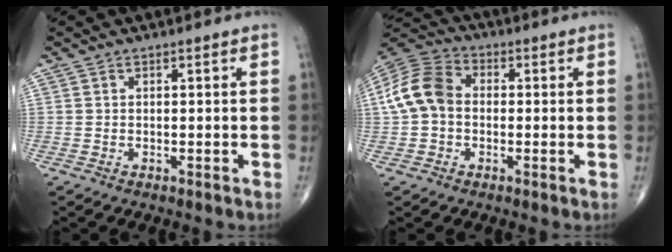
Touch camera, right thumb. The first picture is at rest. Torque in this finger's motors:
{"motor_torque": [-0.26, 0.65, 0.87, -0.08, 0.31]}